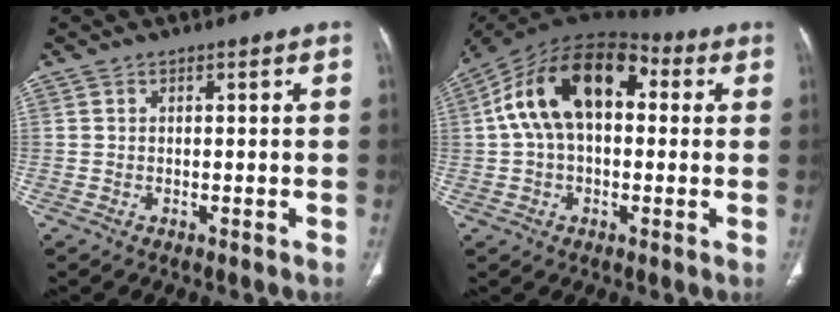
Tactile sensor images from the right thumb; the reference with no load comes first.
{"total": 17.8, "force": [3.2, 10.7, 13.9], "torque": [-0.235, 0.046, 0.044]}